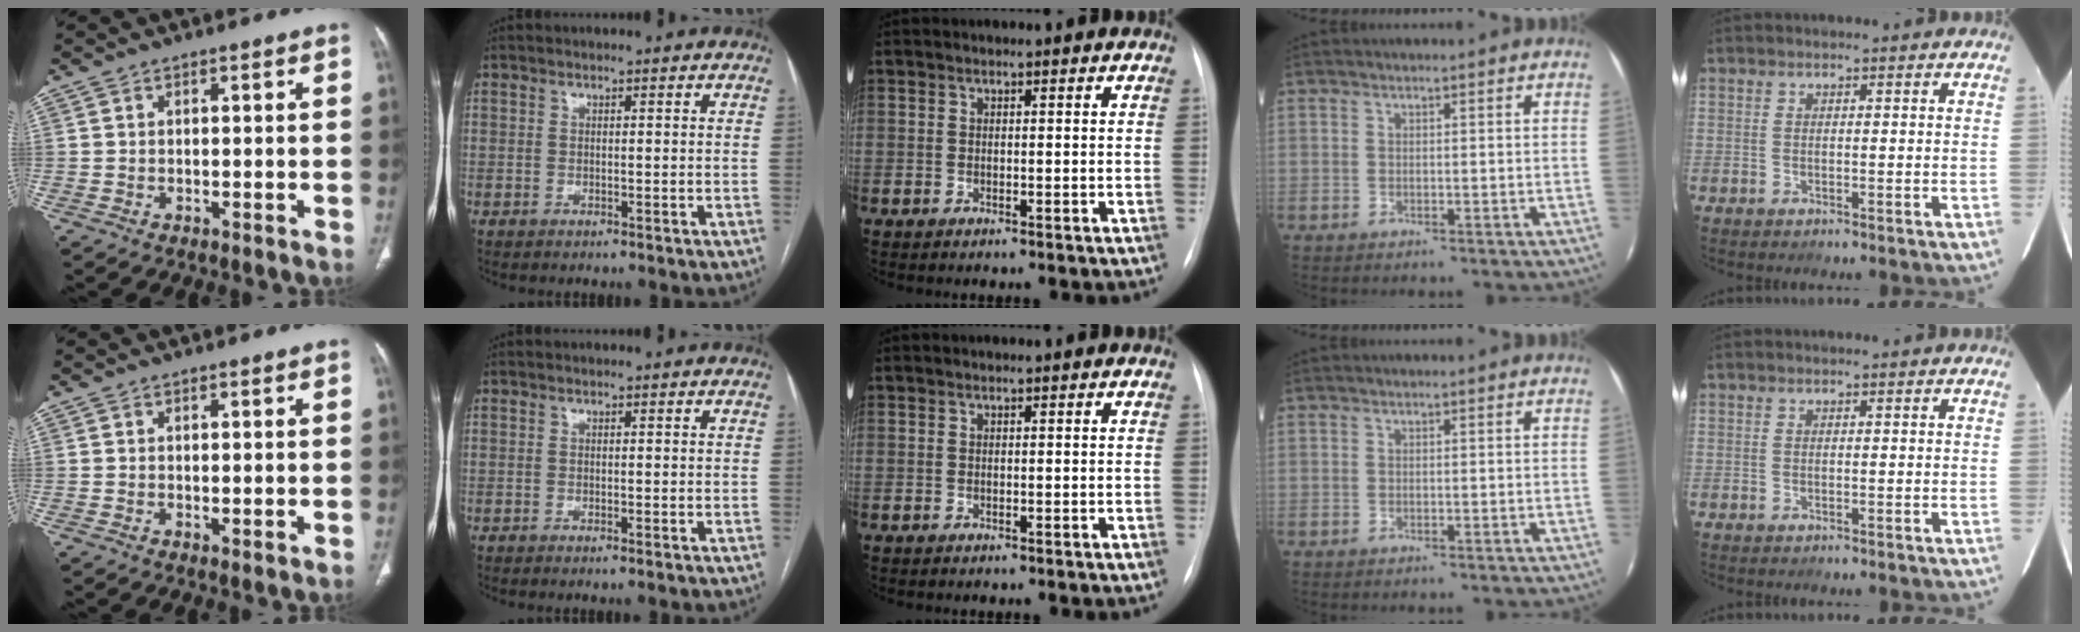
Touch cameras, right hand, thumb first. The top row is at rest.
{"thumb": {"total": 1.0, "force": [0.0, 0.4, 0.9], "torque": [-0.019, -0.006, 0.001]}, "index": {"total": 0.6, "force": [-0.4, -0.1, 0.5], "torque": [-0.011, 0.000, -0.005]}}